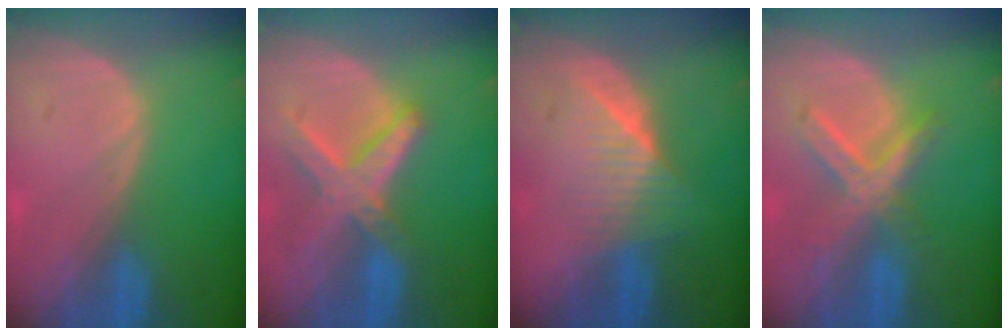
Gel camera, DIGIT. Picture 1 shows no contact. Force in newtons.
{"total": 8.2, "press": 7.1, "slide": 4.3}
{"total": 6.3, "press": 6.0, "slide": 2.0}
{"total": 7.2, "press": 6.4, "slide": 3.4}